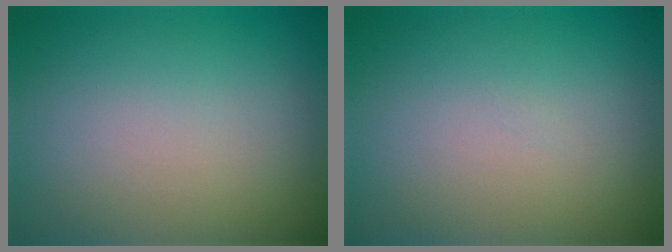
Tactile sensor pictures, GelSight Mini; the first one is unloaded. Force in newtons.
{"total": 0.0}